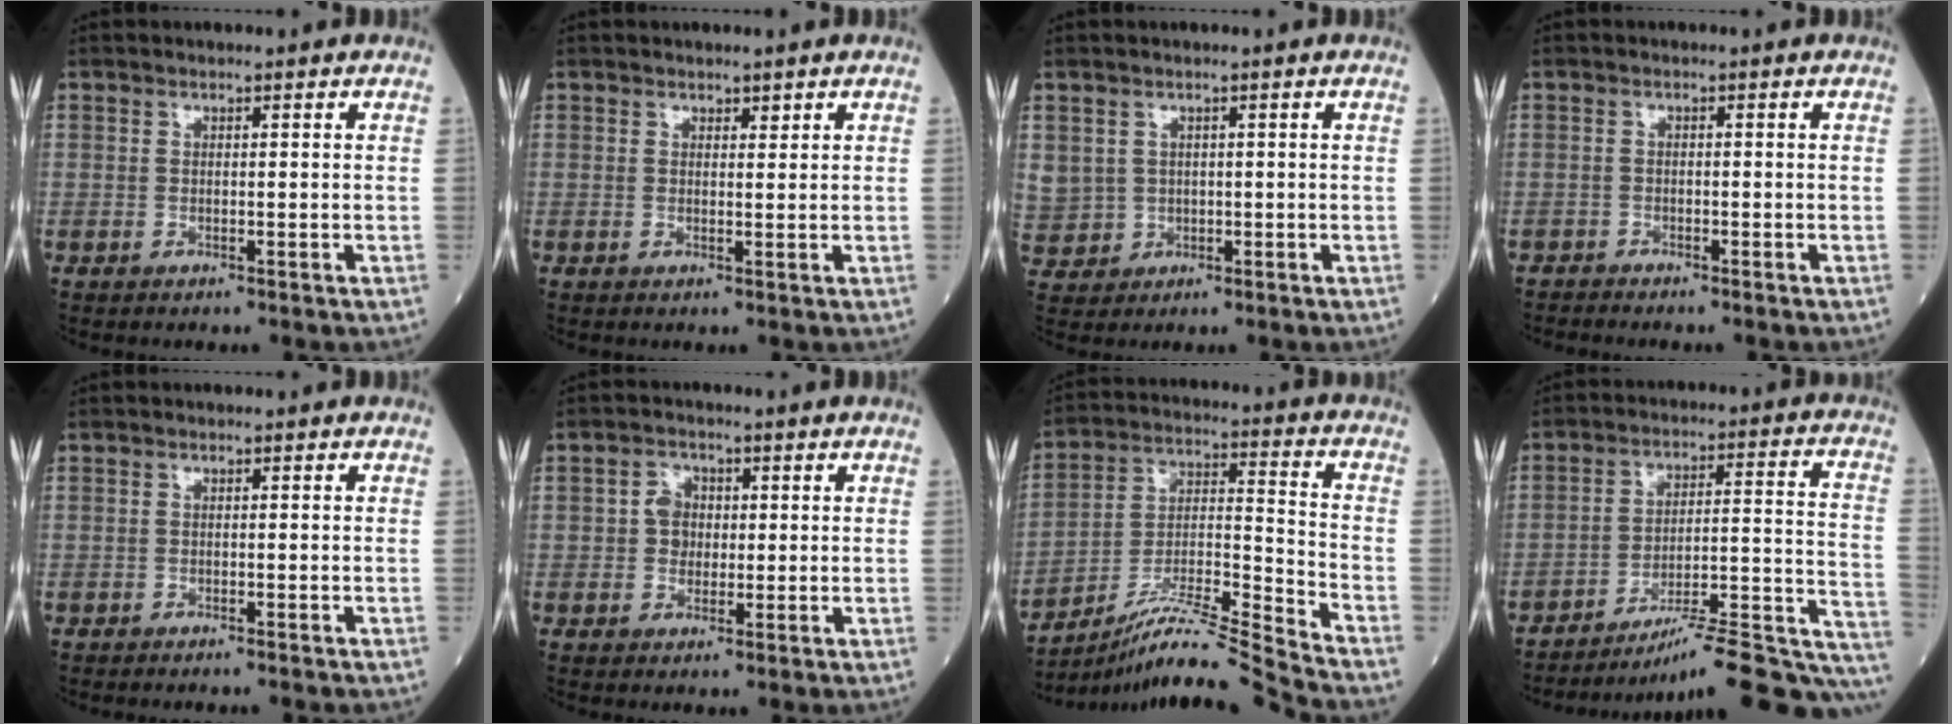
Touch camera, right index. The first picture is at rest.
{"total": 1.0, "force": [0.8, 0.4, 0.4], "torque": [-0.004, -0.002, 0.011]}
{"total": 8.7, "force": [0.7, 8.4, 2.1], "torque": [-0.093, 0.019, 0.039]}
{"total": 1.3, "force": [-1.3, 0.0, -0.3], "torque": [0.001, -0.005, -0.028]}
{"total": 1.2, "force": [-1.2, 0.0, 0.4], "torque": [-0.007, -0.002, -0.015]}
{"total": 3.2, "force": [0.2, 2.7, 1.6], "torque": [-0.025, 0.009, 0.001]}
{"total": 15.4, "force": [-14.2, -3.5, 4.9], "torque": [-0.079, 0.014, -0.254]}
{"total": 19.5, "force": [-16.4, 1.0, 10.5], "torque": [-0.083, 0.033, -0.234]}